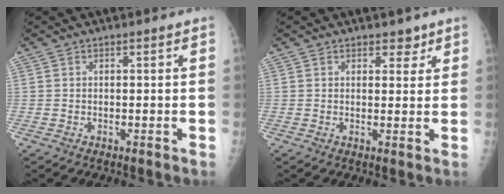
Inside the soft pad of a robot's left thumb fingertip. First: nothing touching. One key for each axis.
{"total": 2.9, "fx": 2.1, "fy": 1.7, "fz": 1.1, "tx": 0.012, "ty": -0.013, "tz": 0.028}